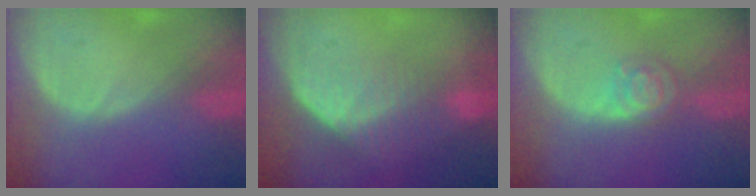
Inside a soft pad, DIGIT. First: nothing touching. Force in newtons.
{"total": 7.2, "press": 6.1, "slide": 3.8}
{"total": 4.7, "press": 4.1, "slide": 2.3}